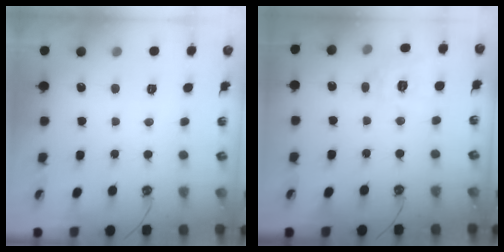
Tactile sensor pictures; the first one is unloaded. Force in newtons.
{"total": 9.1, "press": 9.0, "slide": 0.7}